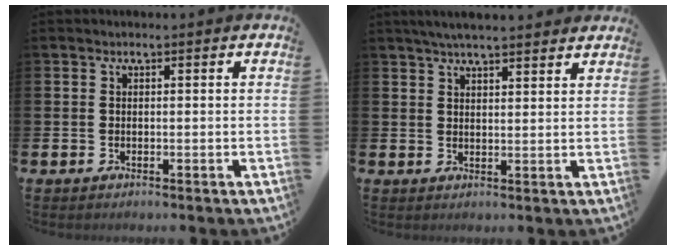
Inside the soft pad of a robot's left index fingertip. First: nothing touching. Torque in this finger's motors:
{"motor_torque": [0.04, -0.82, 0.79, 0.21]}